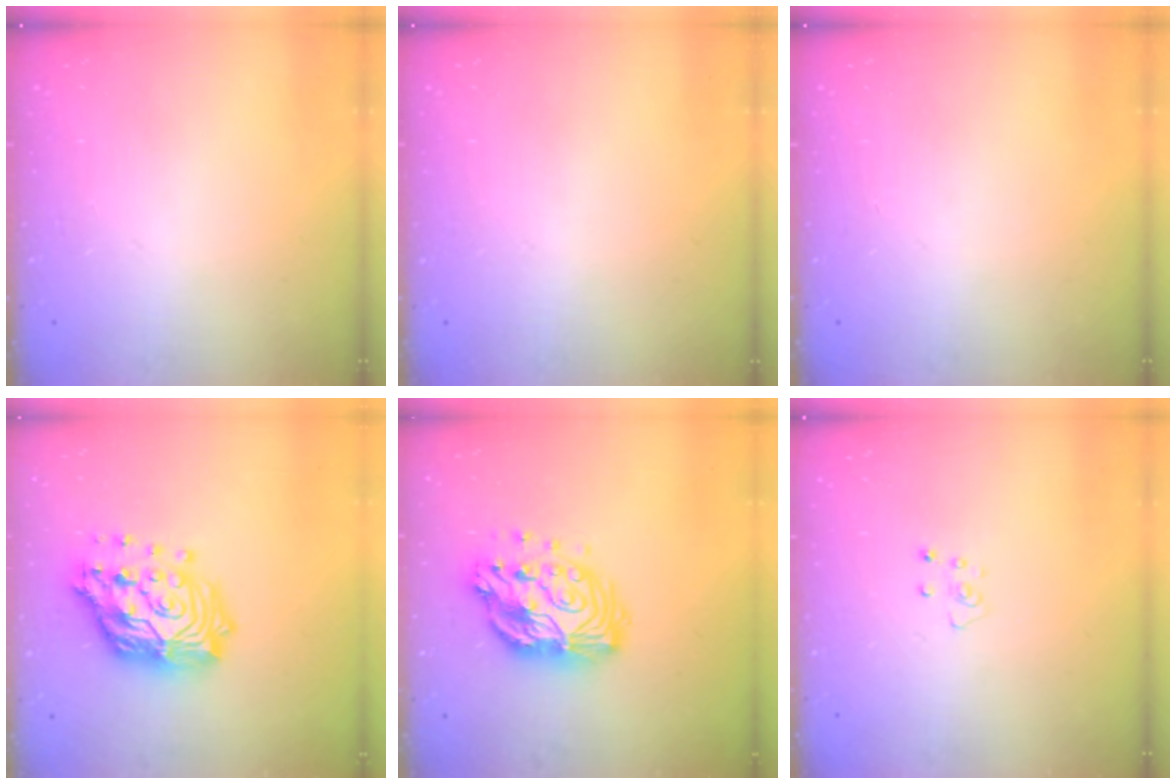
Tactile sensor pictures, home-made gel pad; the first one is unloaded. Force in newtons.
{"total": 0.0}
{"total": 0.0}
{"total": 19.3, "press": 19.2, "slide": 2.1}
{"total": 15.1, "press": 15.0, "slide": 1.2}
{"total": 2.8, "press": 2.8, "slide": 0.2}